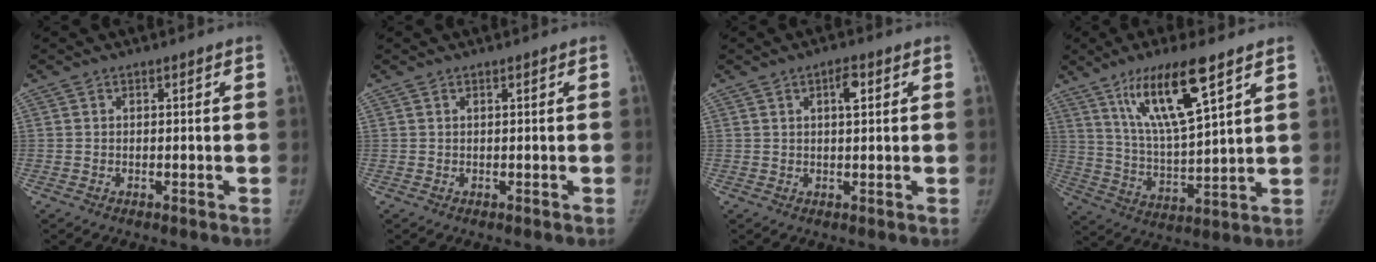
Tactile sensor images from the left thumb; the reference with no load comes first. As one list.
[{"total": 0.0}, {"total": 3.2, "force": [1.2, 1.2, 2.7], "torque": [-0.040, 0.001, 0.018]}, {"total": 15.2, "force": [8.6, 2.9, 12.1], "torque": [-0.214, -0.042, 0.170]}]